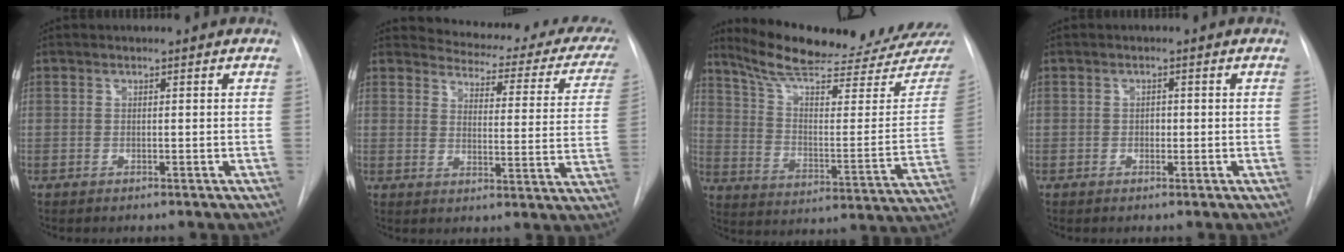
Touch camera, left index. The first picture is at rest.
{"total": 21.1, "force": [19.5, 5.0, 6.3], "torque": [-0.066, -0.072, 0.207]}
{"total": 25.8, "force": [23.2, 2.3, 11.0], "torque": [-0.167, -0.076, 0.316]}
{"total": 1.0, "force": [-0.2, 0.8, 0.6], "torque": [-0.004, 0.003, -0.003]}